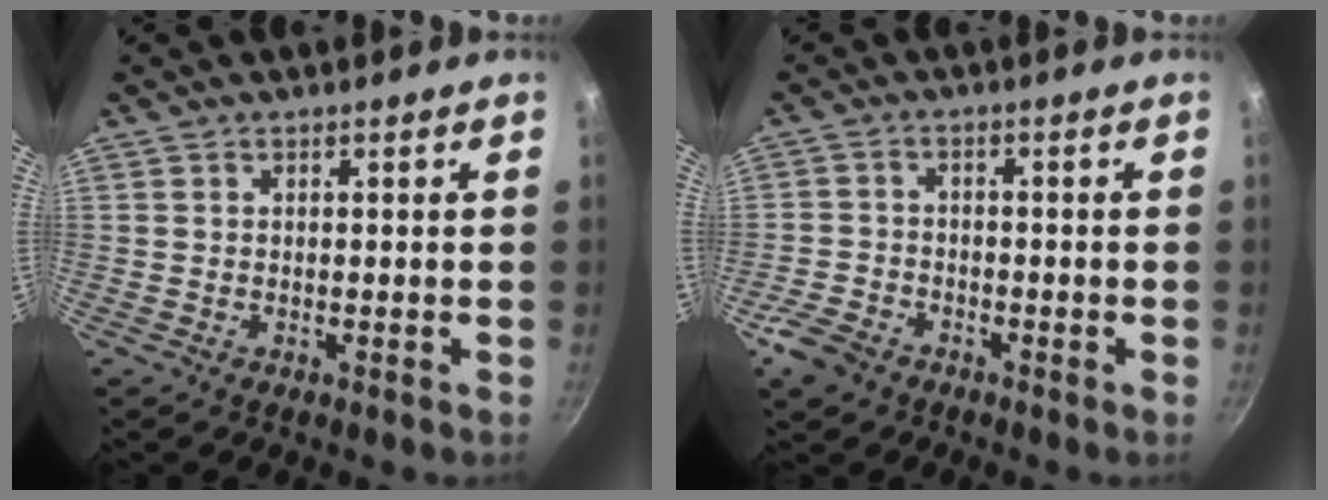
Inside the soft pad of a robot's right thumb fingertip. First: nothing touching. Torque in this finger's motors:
{"motor_torque": [1.87, 1.68, -0.12, -0.02, 0.16]}